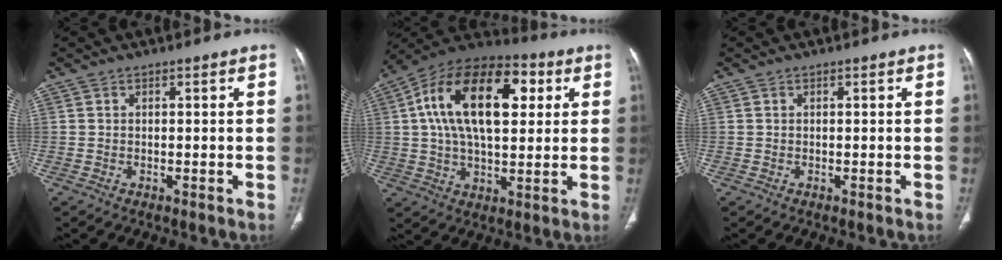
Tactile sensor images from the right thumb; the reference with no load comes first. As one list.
[{"total": 22.4, "force": [5.3, 11.9, 18.2], "torque": [-0.293, 0.018, 0.077]}, {"total": 0.0}]